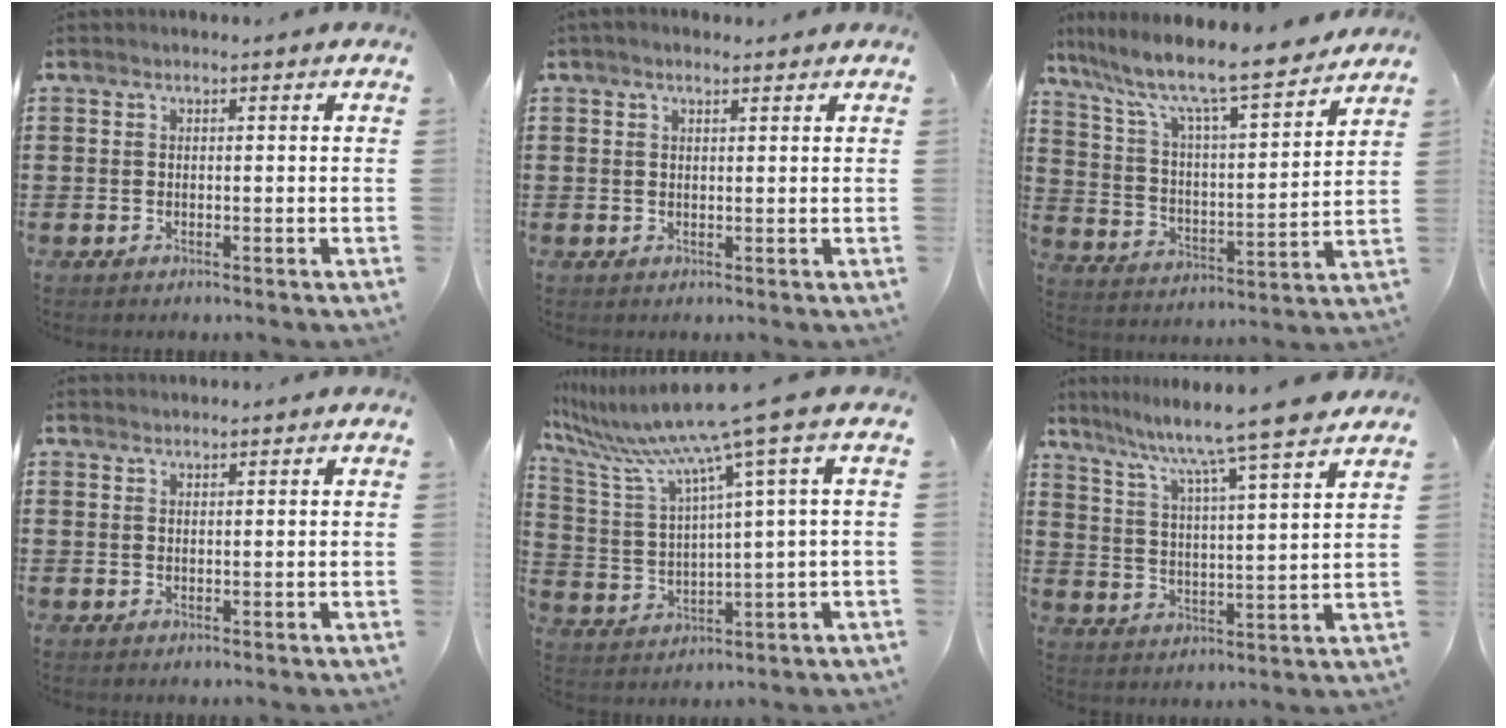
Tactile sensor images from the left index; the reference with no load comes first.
{"total": 1.4, "force": [1.1, 0.4, 0.7], "torque": [-0.015, 0.003, 0.020]}
{"total": 9.3, "force": [7.9, 0.7, 4.8], "torque": [-0.126, -0.057, 0.128]}
{"total": 0.9, "force": [0.9, 0.1, 0.1], "torque": [-0.002, -0.001, 0.018]}
{"total": 10.7, "force": [7.3, -0.8, 7.8], "torque": [-0.193, -0.050, 0.110]}
{"total": 8.6, "force": [7.3, -1.4, 4.3], "torque": [-0.110, -0.051, 0.116]}